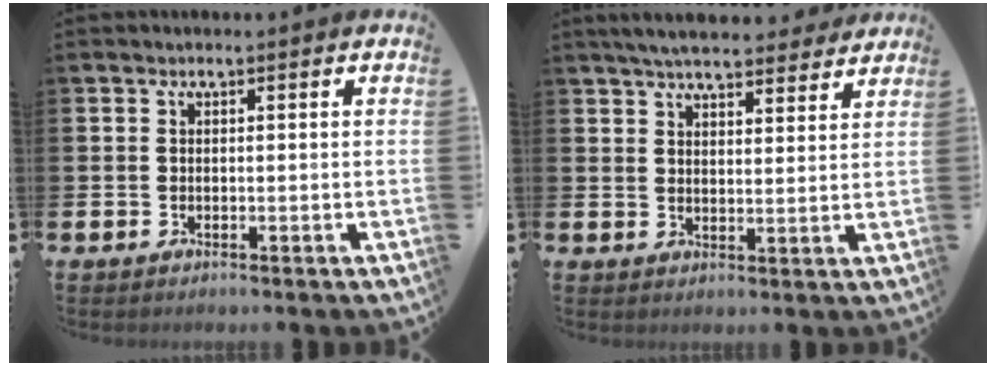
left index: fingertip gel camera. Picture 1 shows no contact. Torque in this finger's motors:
{"motor_torque": [0.84, -1.30, -0.03, 0.14]}